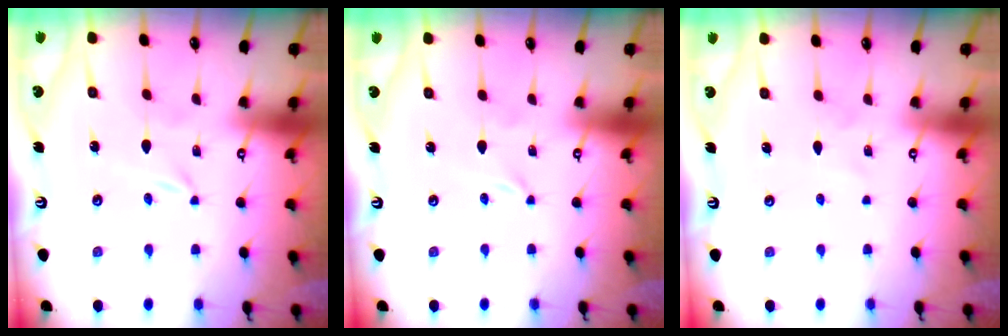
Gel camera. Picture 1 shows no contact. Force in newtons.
{"total": 0.0}
{"total": 2.4, "press": 2.4, "slide": 0.3}